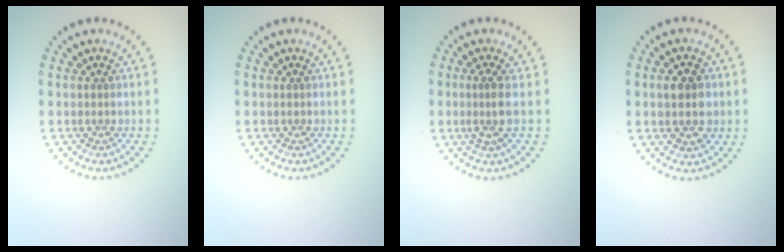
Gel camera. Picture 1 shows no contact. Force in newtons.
{"total": 0.0}
{"total": 2.3, "press": 1.7, "slide": 1.5}
{"total": 3.8, "press": 3.8, "slide": 0.3}